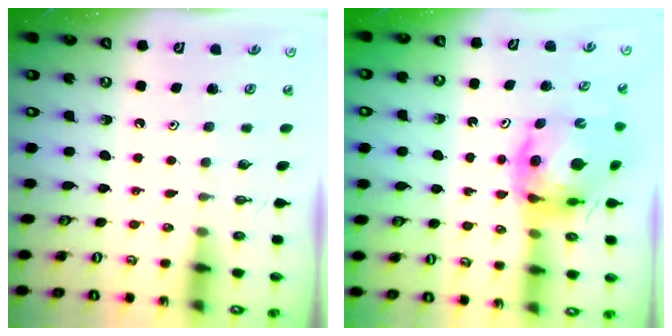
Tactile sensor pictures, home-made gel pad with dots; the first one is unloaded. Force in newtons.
{"total": 11.1, "press": 11.1, "slide": 1.2}